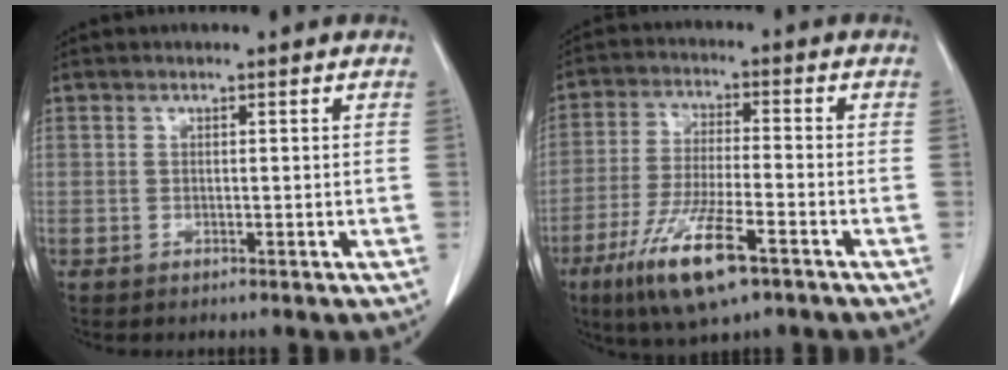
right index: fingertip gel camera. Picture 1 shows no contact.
{"total": 11.9, "force": [-6.6, 2.0, 9.7], "torque": [-0.194, -0.025, -0.114]}